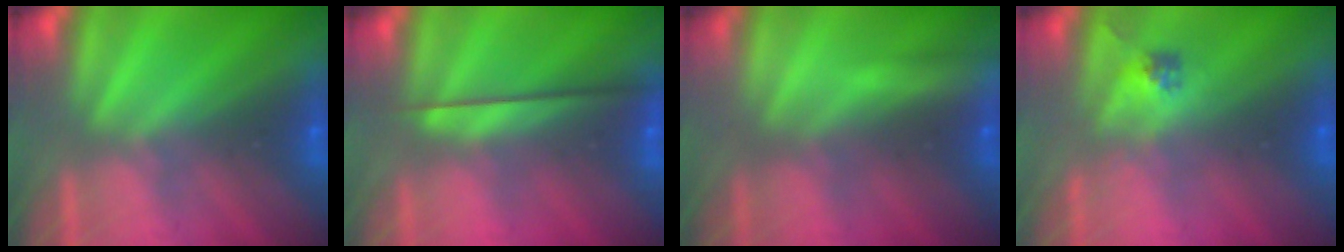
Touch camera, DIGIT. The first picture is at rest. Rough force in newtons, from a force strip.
{"total": 2.4}
{"total": 2.1}
{"total": 2.4}